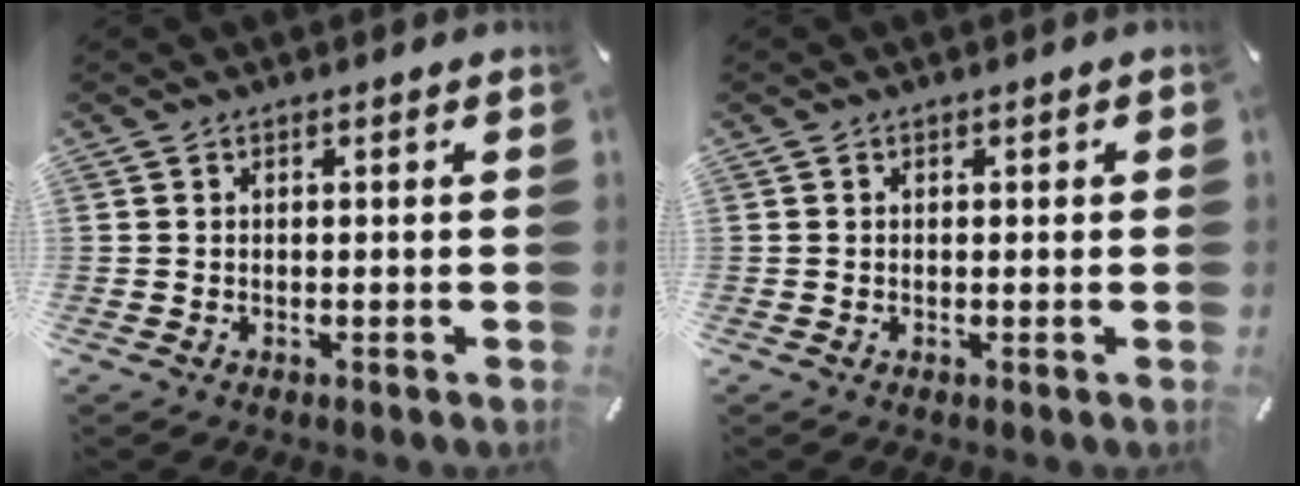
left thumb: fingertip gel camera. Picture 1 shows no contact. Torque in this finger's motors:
{"motor_torque": [-0.33, -0.30, -0.13, 0.30, -0.01]}